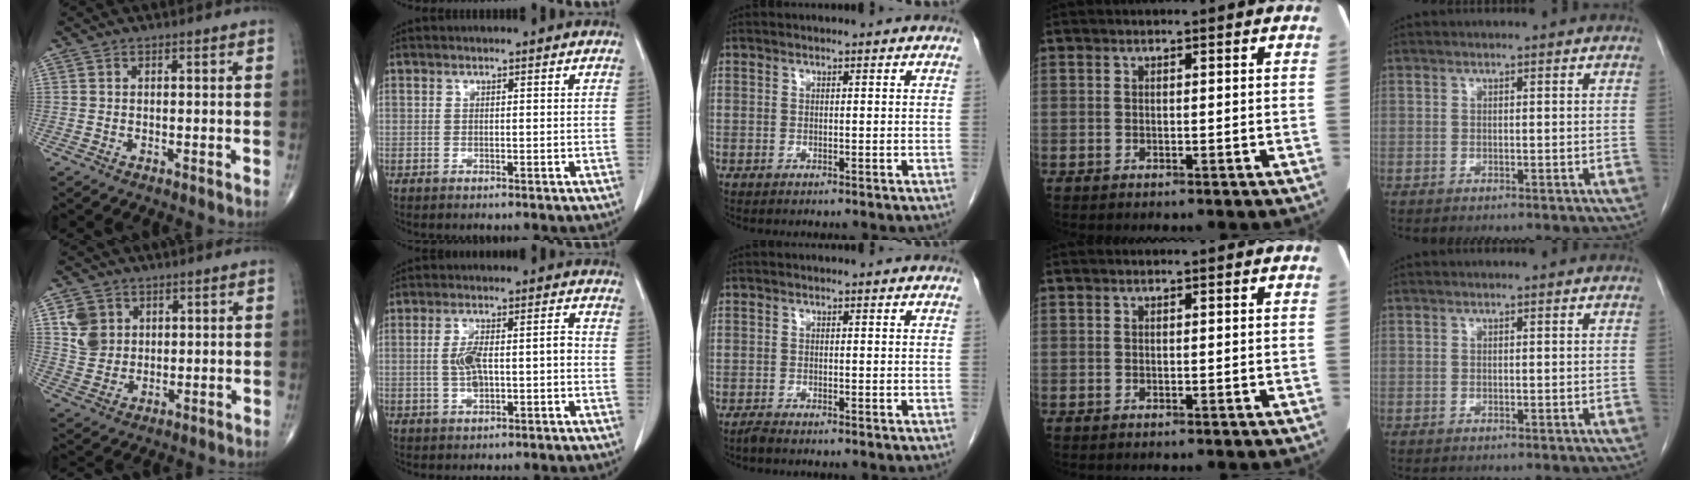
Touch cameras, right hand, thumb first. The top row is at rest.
{"thumb": {"total": 6.6, "force": [2.4, 5.5, 2.6], "torque": [-0.032, -0.009, 0.052]}, "index": {"total": 6.1, "force": [-0.8, 2.0, 5.7], "torque": [-0.114, 0.021, -0.010]}, "middle": {"total": 1.0, "force": [-0.9, 0.0, 0.4], "torque": [-0.016, -0.003, -0.019]}}